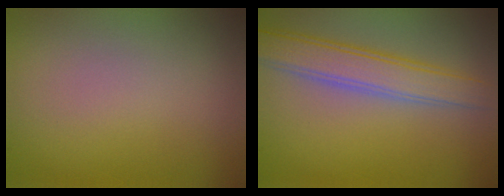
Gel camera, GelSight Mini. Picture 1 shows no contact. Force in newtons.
{"total": 4.1, "press": 4.1, "slide": 0.1}